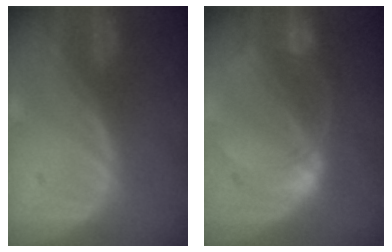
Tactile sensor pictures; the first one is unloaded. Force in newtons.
{"total": 7.7, "press": 6.7, "slide": 3.8}